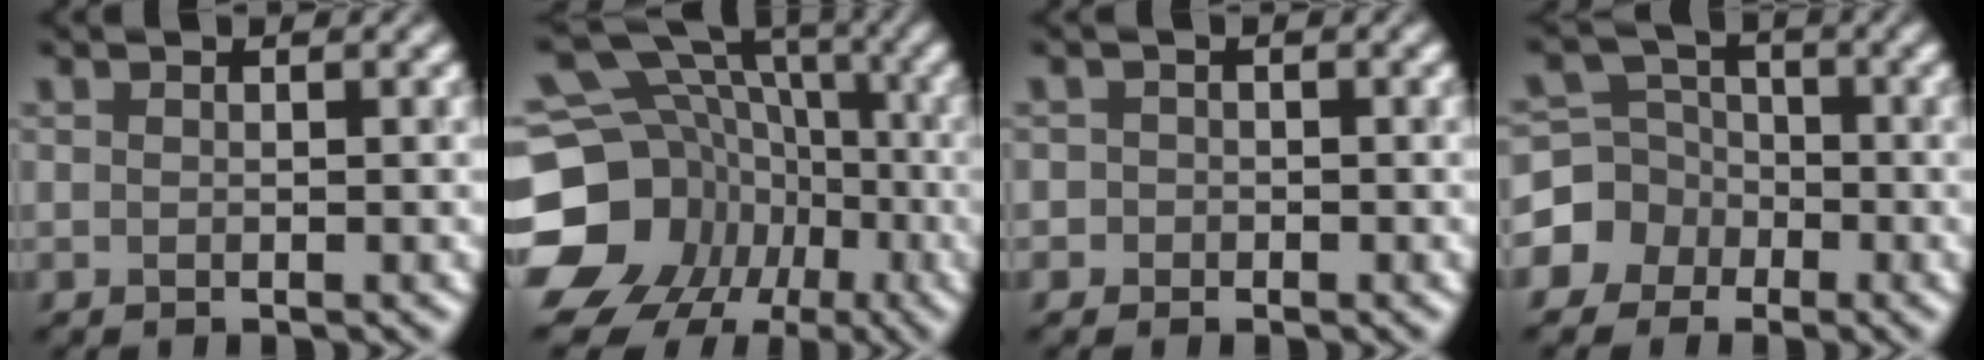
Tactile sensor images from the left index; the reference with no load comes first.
{"total": 17.1, "force": [-3.2, 15.1, 7.4], "torque": [-0.159, 0.002, -0.068]}
{"total": 1.4, "force": [-0.1, 1.4, 0.0], "torque": [0.022, 0.008, -0.017]}
{"total": 4.5, "force": [-1.8, 4.1, 0.3], "torque": [0.013, 0.013, -0.058]}